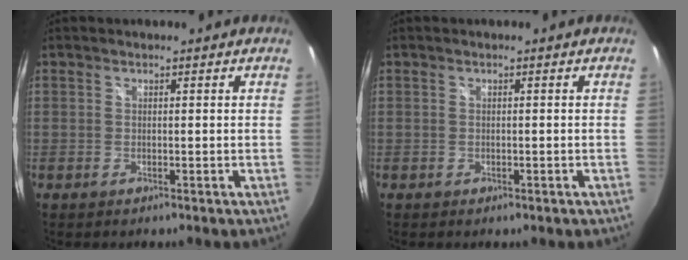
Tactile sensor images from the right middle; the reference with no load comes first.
{"total": 0.7, "force": [-0.5, 0.5, 0.3], "torque": [-0.004, -0.004, -0.008]}